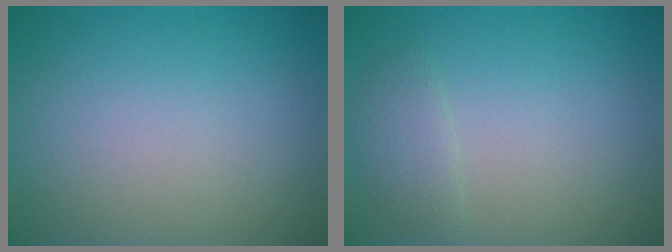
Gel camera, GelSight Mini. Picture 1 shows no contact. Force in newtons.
{"total": 1.5, "press": 1.5, "slide": 0.1}